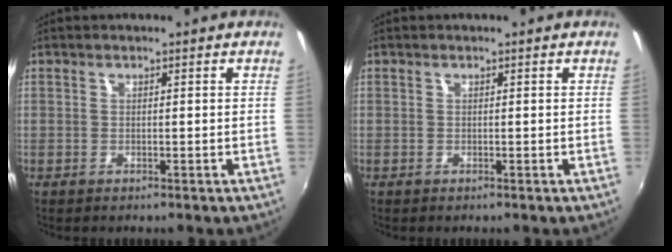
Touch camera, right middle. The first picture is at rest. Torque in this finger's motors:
{"motor_torque": [-0.05, 0.12, -0.01, 0.00]}